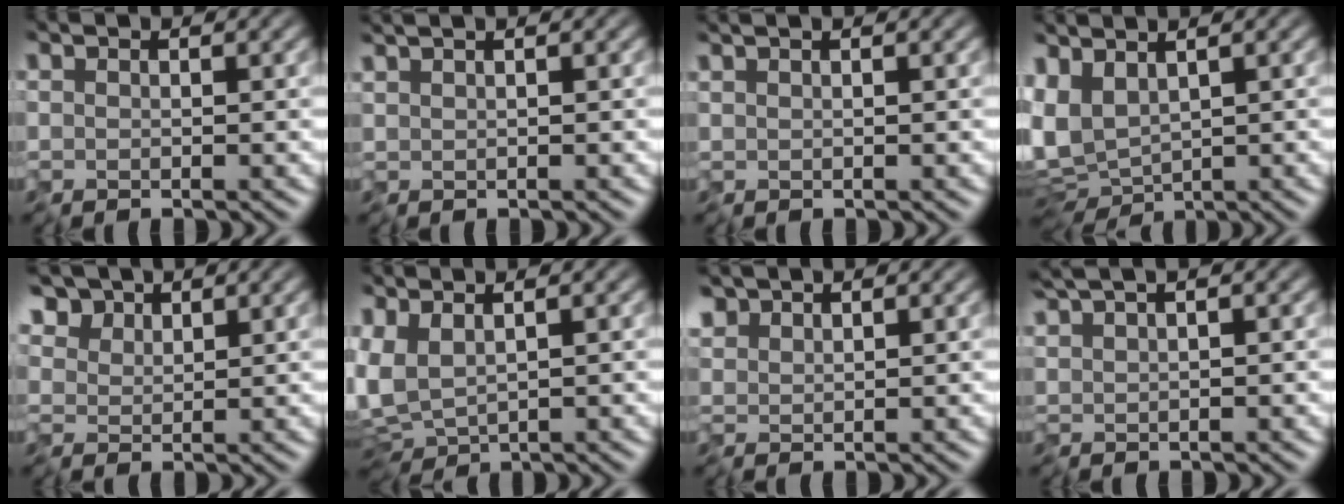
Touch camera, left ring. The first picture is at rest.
{"total": 2.3, "force": [1.4, 0.9, 1.6], "torque": [-0.017, 0.018, -0.001]}
{"total": 2.0, "force": [1.2, 0.8, 1.3], "torque": [-0.010, 0.015, -0.004]}
{"total": 6.7, "force": [0.7, 3.9, 5.5], "torque": [-0.131, -0.003, 0.021]}
{"total": 4.3, "force": [3.0, 2.5, 1.7], "torque": [-0.056, -0.012, 0.060]}
{"total": 3.6, "force": [0.5, 1.7, 3.1], "torque": [-0.075, 0.008, 0.005]}
{"total": 2.7, "force": [2.1, 1.2, 1.1], "torque": [-0.032, 0.006, 0.038]}
{"total": 3.9, "force": [2.7, 1.2, 2.6], "torque": [-0.065, 0.020, 0.038]}